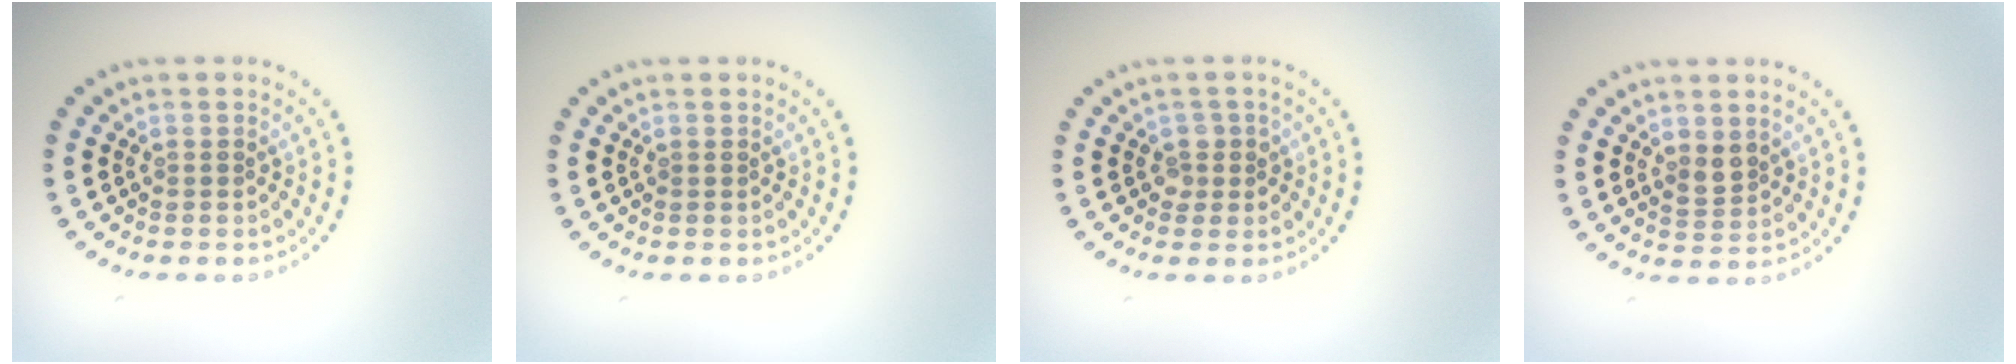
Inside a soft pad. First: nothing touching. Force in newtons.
{"total": 0.0}
{"total": 1.4, "press": 1.3, "slide": 0.6}
{"total": 1.7, "press": 1.5, "slide": 0.9}